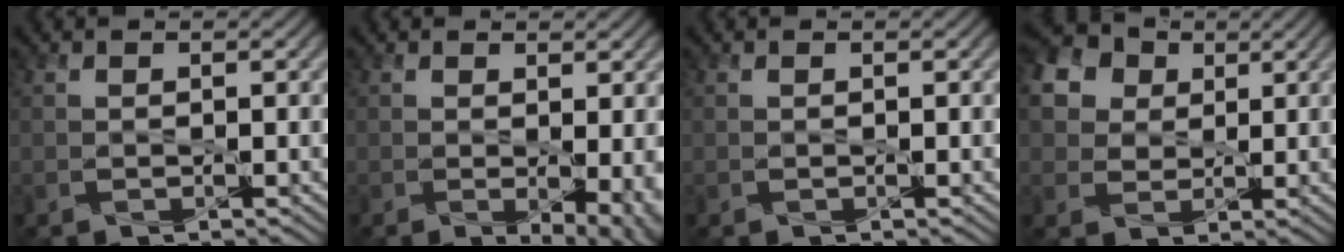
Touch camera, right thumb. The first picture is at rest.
{"total": 4.4, "force": [-0.5, 1.7, 4.0], "torque": [-0.057, -0.016, 0.002]}
{"total": 0.0}
{"total": 14.0, "force": [6.0, 10.9, 6.5], "torque": [-0.203, 0.033, 0.115]}